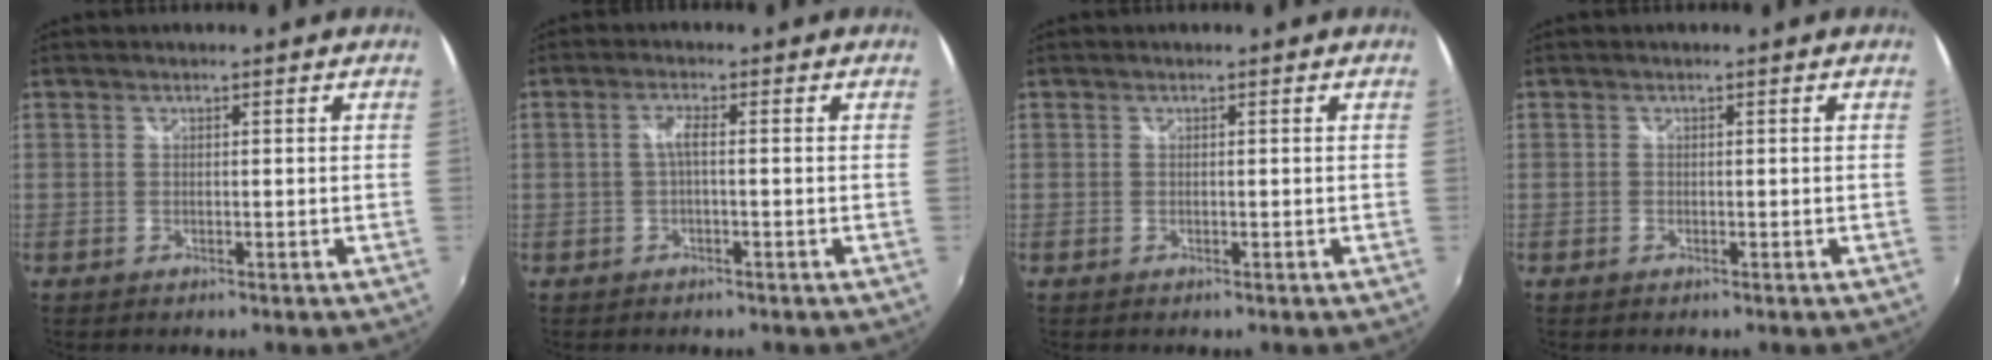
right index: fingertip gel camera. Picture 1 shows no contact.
{"total": 2.0, "force": [-0.4, 0.1, 2.0], "torque": [-0.039, 0.005, -0.009]}
{"total": 0.0}
{"total": 0.0}